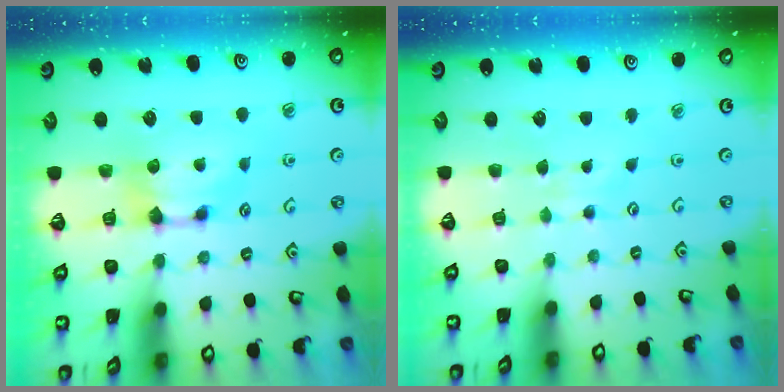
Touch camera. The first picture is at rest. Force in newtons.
{"total": 3.3, "press": 3.3, "slide": 0.2}